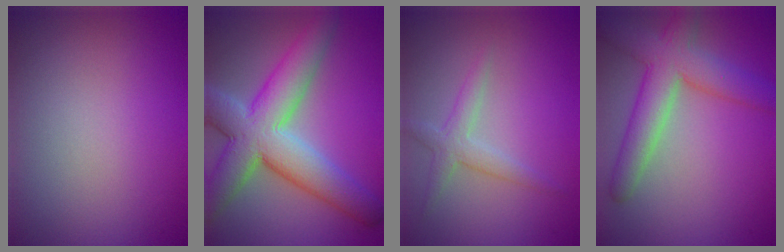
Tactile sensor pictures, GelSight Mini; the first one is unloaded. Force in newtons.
{"total": 9.8, "press": 9.8, "slide": 0.7}
{"total": 2.2, "press": 2.2, "slide": 0.1}
{"total": 6.3, "press": 6.3, "slide": 0.3}